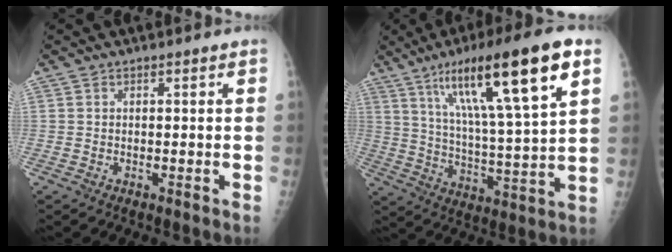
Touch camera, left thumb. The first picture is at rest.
{"total": 21.6, "force": [10.6, 3.1, 18.5], "torque": [-0.294, -0.022, 0.180]}